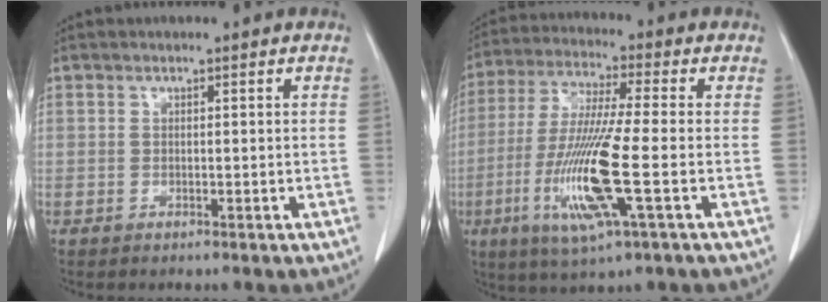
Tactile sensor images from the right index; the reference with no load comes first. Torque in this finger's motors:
{"motor_torque": [1.87, -0.27, 0.48, 0.14]}